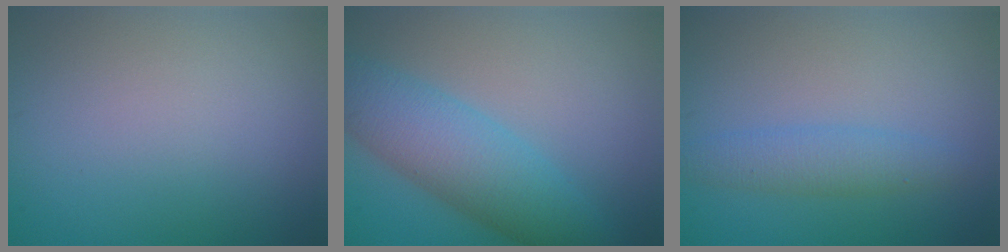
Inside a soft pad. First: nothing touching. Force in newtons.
{"total": 6.2, "press": 6.2, "slide": 0.1}
{"total": 2.5, "press": 2.5, "slide": 0.2}